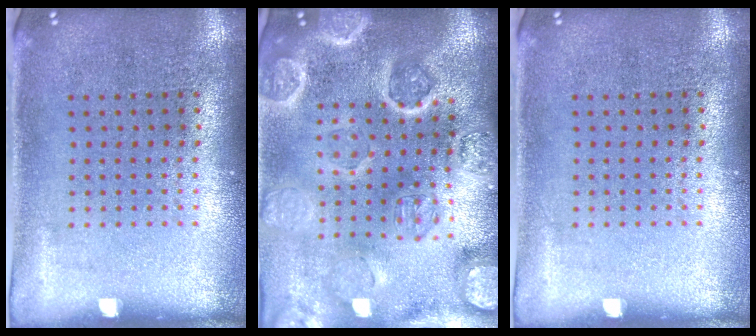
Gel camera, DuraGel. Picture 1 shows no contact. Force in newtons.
{"total": 4.7, "press": 4.2, "slide": 2.1}
{"total": 0.0}